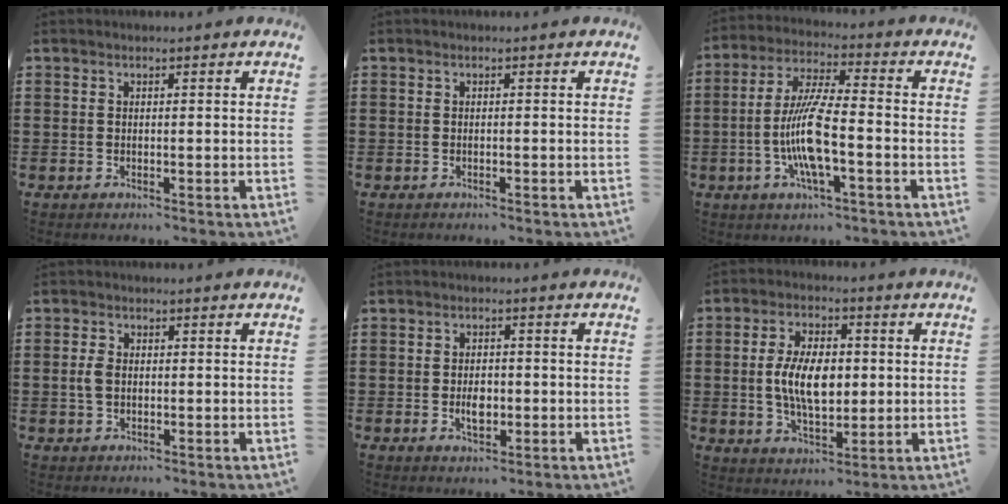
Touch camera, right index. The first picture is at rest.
{"total": 0.0}
{"total": 9.9, "force": [-2.5, 2.0, 9.4], "torque": [-0.212, -0.017, -0.056]}
{"total": 2.6, "force": [0.0, 1.7, 2.0], "torque": [-0.049, 0.004, -0.003]}
{"total": 3.5, "force": [-0.6, 1.9, 2.8], "torque": [-0.046, 0.000, -0.013]}
{"total": 8.9, "force": [0.1, 4.6, 7.6], "torque": [-0.154, 0.004, -0.005]}